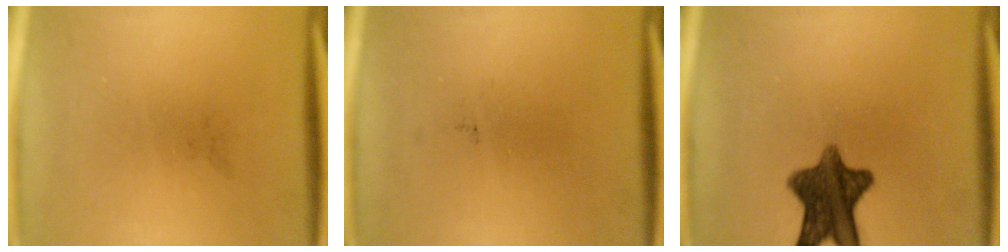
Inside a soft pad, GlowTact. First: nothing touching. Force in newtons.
{"total": 0.0}
{"total": 10.4}